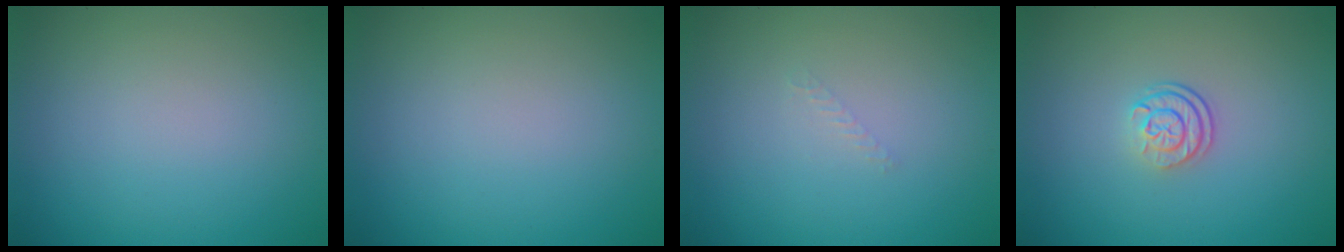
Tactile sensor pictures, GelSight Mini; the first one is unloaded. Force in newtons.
{"total": 0.0}
{"total": 0.6, "press": 0.6, "slide": 0.1}
{"total": 2.3, "press": 1.7, "slide": 1.7}